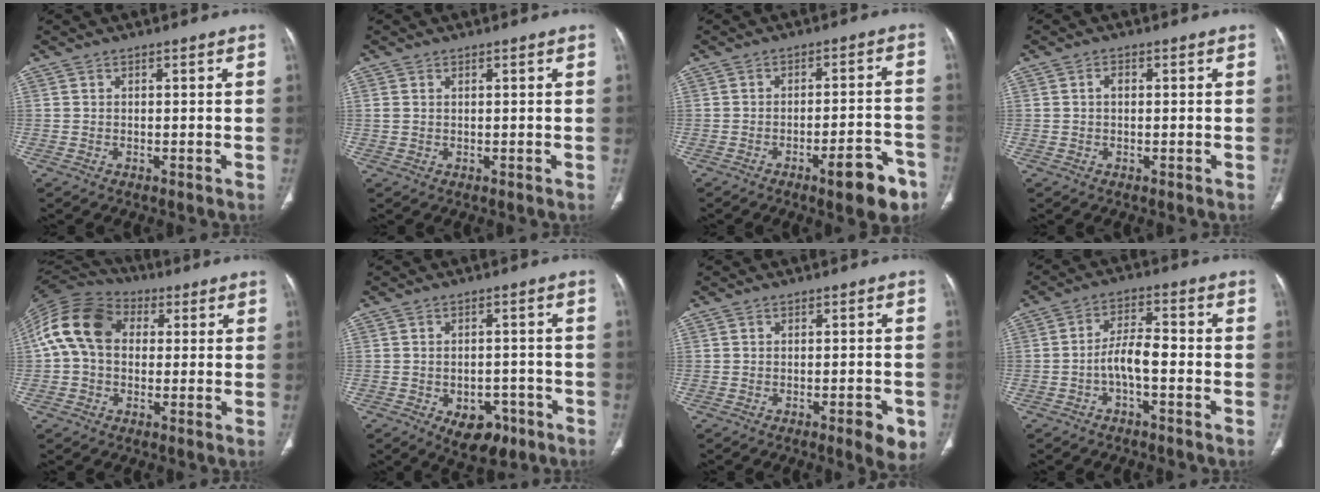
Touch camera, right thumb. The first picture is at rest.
{"total": 1.1, "force": [0.3, 0.8, 0.7], "torque": [-0.020, 0.004, 0.011]}
{"total": 9.5, "force": [-5.7, 2.7, 7.2], "torque": [-0.081, 0.035, -0.073]}
{"total": 1.4, "force": [0.1, 1.0, 1.0], "torque": [-0.014, 0.006, -0.002]}
{"total": 14.2, "force": [2.0, 10.5, 9.4], "torque": [-0.174, 0.036, 0.024]}
{"total": 8.2, "force": [-4.0, 5.1, 4.9], "torque": [-0.046, 0.022, -0.046]}
{"total": 5.0, "force": [-2.3, 1.4, 4.2], "torque": [-0.044, 0.002, -0.025]}
{"total": 5.8, "force": [-2.0, 2.3, 5.0], "torque": [-0.088, 0.031, -0.038]}